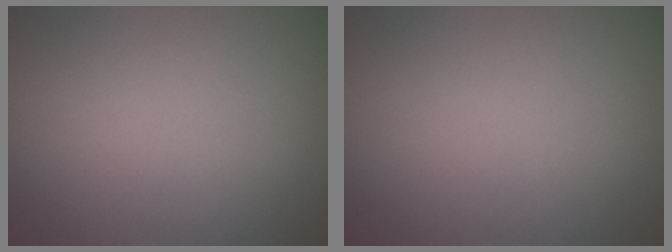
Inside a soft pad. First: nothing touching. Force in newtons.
{"total": 0.0}